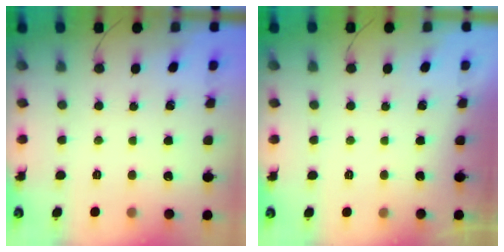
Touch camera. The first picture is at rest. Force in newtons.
{"total": 0.0}